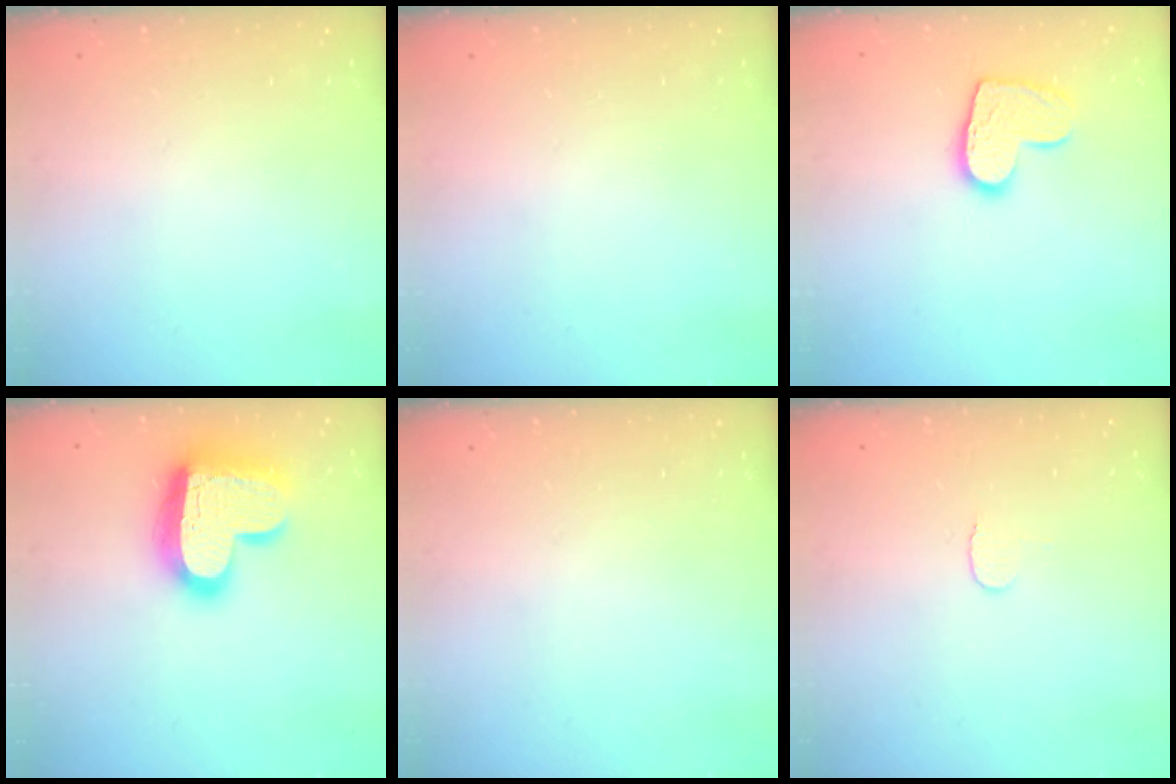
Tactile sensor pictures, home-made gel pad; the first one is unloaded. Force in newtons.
{"total": 0.0}
{"total": 10.6, "press": 10.6, "slide": 0.8}
{"total": 20.2, "press": 20.1, "slide": 1.7}
{"total": 0.0}
{"total": 3.5, "press": 3.5, "slide": 0.4}